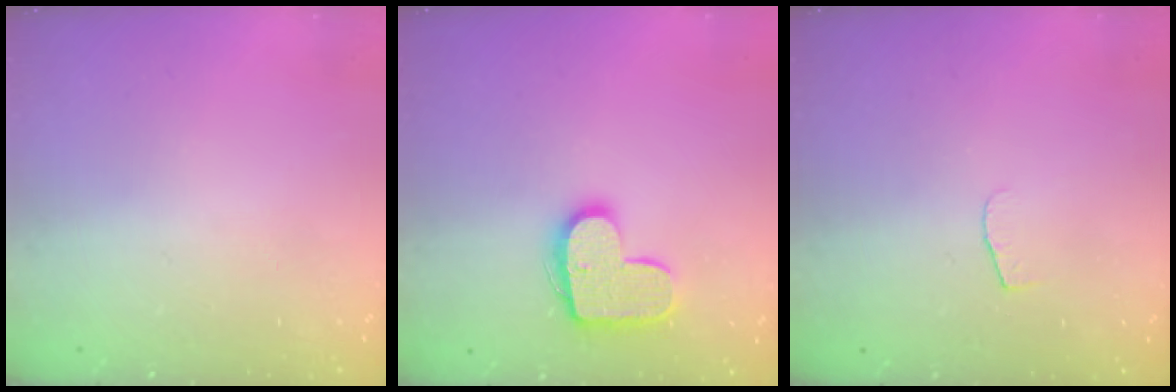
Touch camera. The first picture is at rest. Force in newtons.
{"total": 13.5, "press": 13.5, "slide": 0.6}
{"total": 4.2, "press": 4.1, "slide": 0.4}